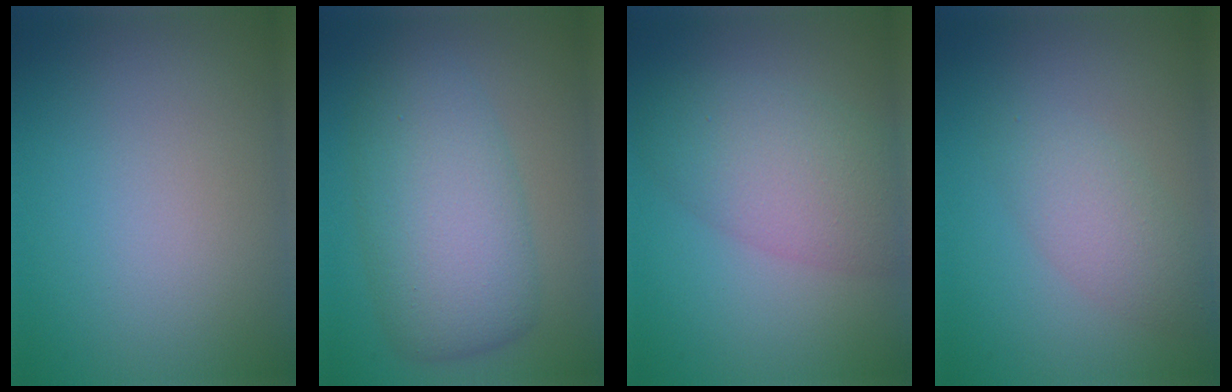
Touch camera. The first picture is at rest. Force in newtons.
{"total": 7.7, "press": 7.7, "slide": 0.1}
{"total": 6.2, "press": 6.1, "slide": 0.3}
{"total": 2.8, "press": 2.8, "slide": 0.2}